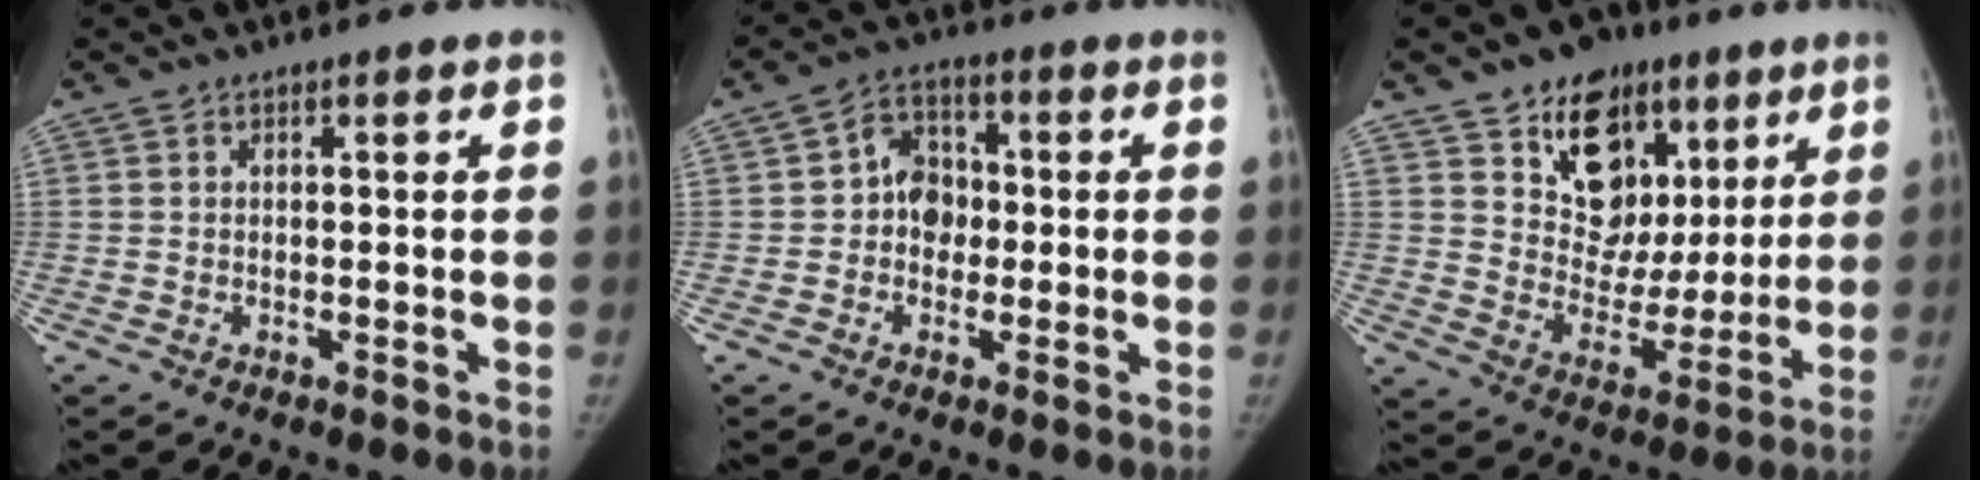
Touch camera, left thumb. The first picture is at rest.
{"total": 6.8, "force": [-0.2, 5.7, 3.5], "torque": [-0.021, 0.016, -0.017]}
{"total": 17.9, "force": [9.6, 13.0, 7.6], "torque": [-0.053, -0.029, 0.156]}